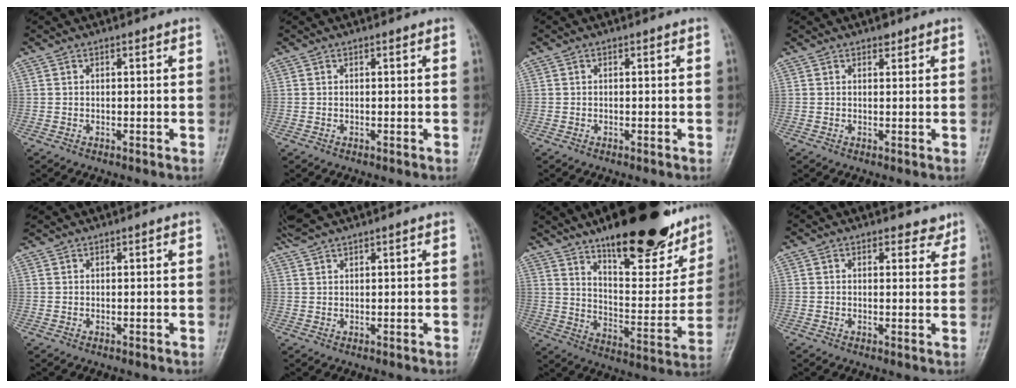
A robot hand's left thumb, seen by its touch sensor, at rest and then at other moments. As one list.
[{"total": 0.0}, {"total": 0.0}, {"total": 1.4, "force": [1.1, 0.7, 0.5], "torque": [0.001, -0.006, 0.013]}, {"total": 2.0, "force": [1.9, 0.3, 0.5], "torque": [-0.009, 0.016, 0.039]}, {"total": 4.9, "force": [4.4, 0.0, 2.0], "torque": [-0.044, 0.020, 0.092]}, {"total": 27.7, "force": [19.0, 9.3, 18.0], "torque": [-0.219, -0.076, 0.283]}, {"total": 3.0, "force": [2.5, 1.4, 0.9], "torque": [0.018, -0.011, 0.027]}]